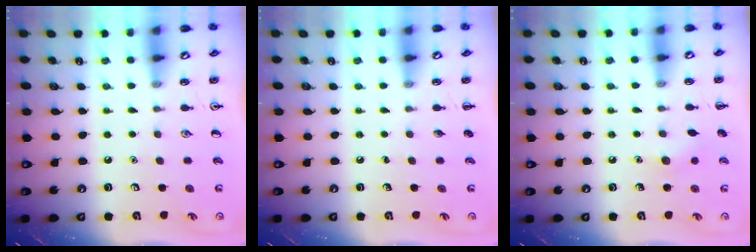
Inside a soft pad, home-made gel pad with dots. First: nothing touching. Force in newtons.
{"total": 0.0}
{"total": 5.9, "press": 5.7, "slide": 1.4}